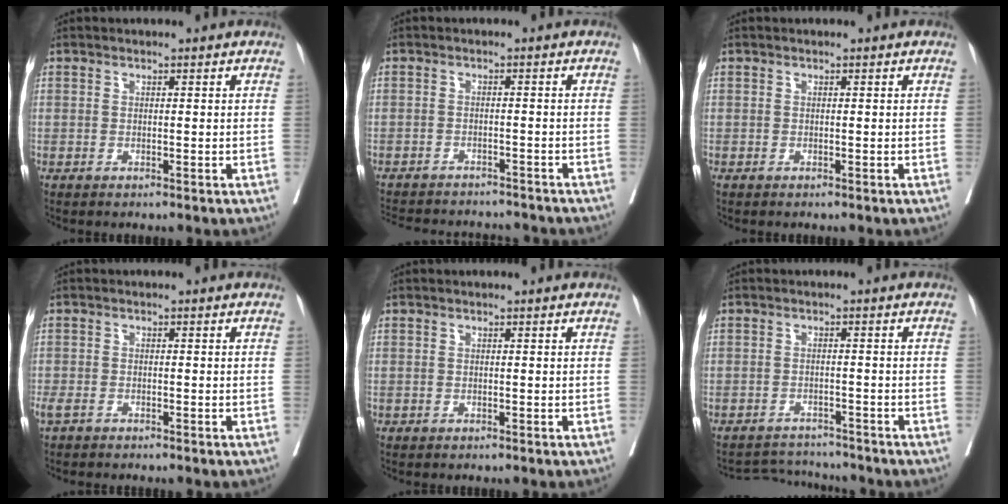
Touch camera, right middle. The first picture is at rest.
{"total": 13.6, "force": [-12.5, 3.5, 3.8], "torque": [-0.083, 0.002, -0.161]}
{"total": 0.0}
{"total": 2.3, "force": [-1.9, 0.8, 0.9], "torque": [-0.026, -0.005, -0.033]}
{"total": 0.6, "force": [0.2, -0.1, -0.6], "torque": [0.007, 0.006, 0.002]}
{"total": 4.8, "force": [-4.8, 0.2, -0.7], "torque": [0.009, 0.005, -0.075]}